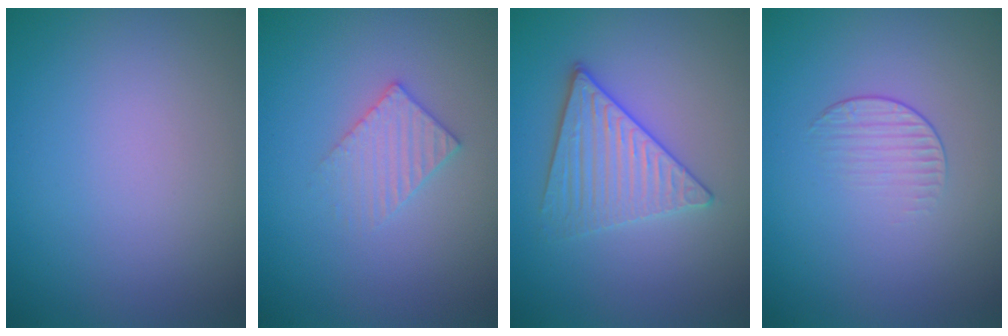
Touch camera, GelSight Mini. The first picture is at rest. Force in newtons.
{"total": 2.1, "press": 2.0, "slide": 0.3}
{"total": 3.8, "press": 3.5, "slide": 1.5}
{"total": 1.2, "press": 0.4, "slide": 1.2}